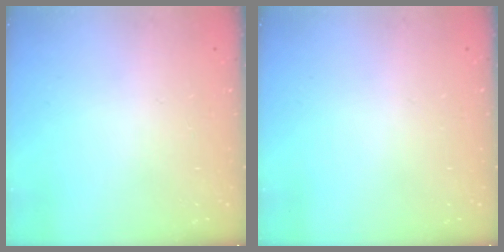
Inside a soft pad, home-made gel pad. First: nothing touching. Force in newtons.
{"total": 0.0}